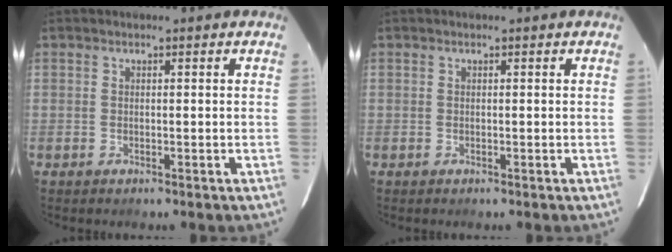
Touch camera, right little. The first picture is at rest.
{"total": 0.0}